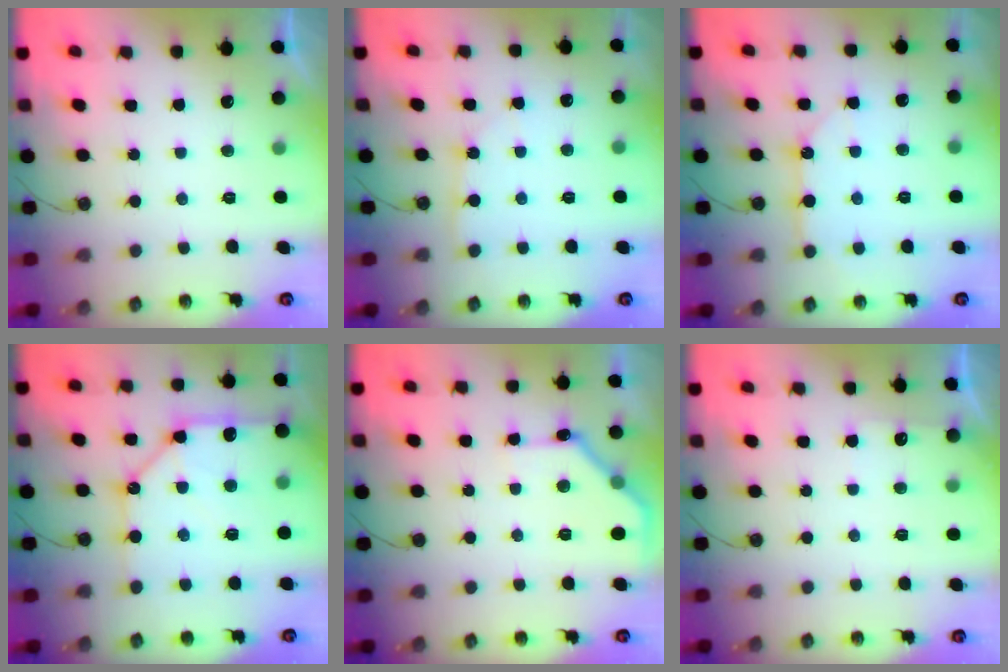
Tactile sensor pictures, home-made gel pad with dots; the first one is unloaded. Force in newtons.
{"total": 3.1, "press": 3.0, "slide": 0.4}
{"total": 11.0, "press": 11.0, "slide": 1.1}
{"total": 14.7, "press": 14.6, "slide": 1.6}
{"total": 11.7, "press": 11.7, "slide": 0.2}
{"total": 4.0, "press": 4.0, "slide": 0.6}